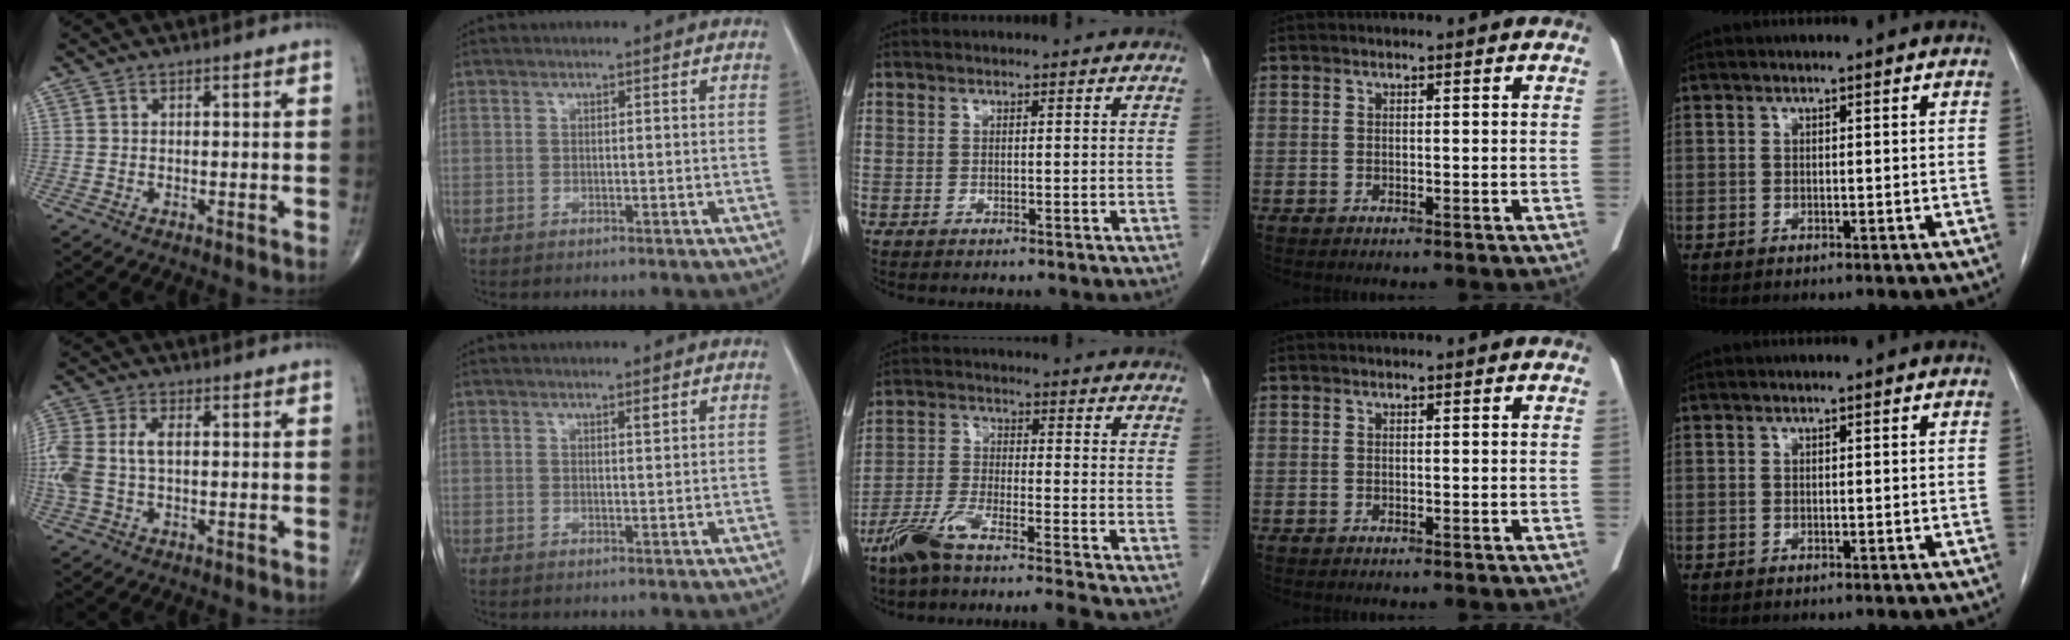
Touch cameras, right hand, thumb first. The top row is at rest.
{"thumb": {"total": 9.0, "force": [0.3, 5.2, 7.3], "torque": [-0.197, 0.018, 0.009]}, "index": {"total": 1.2, "force": [0.6, 0.4, 0.9], "torque": [-0.019, 0.002, 0.012]}, "middle": {"total": 9.2, "force": [-7.9, -1.1, 4.6], "torque": [-0.087, -0.014, -0.143]}}